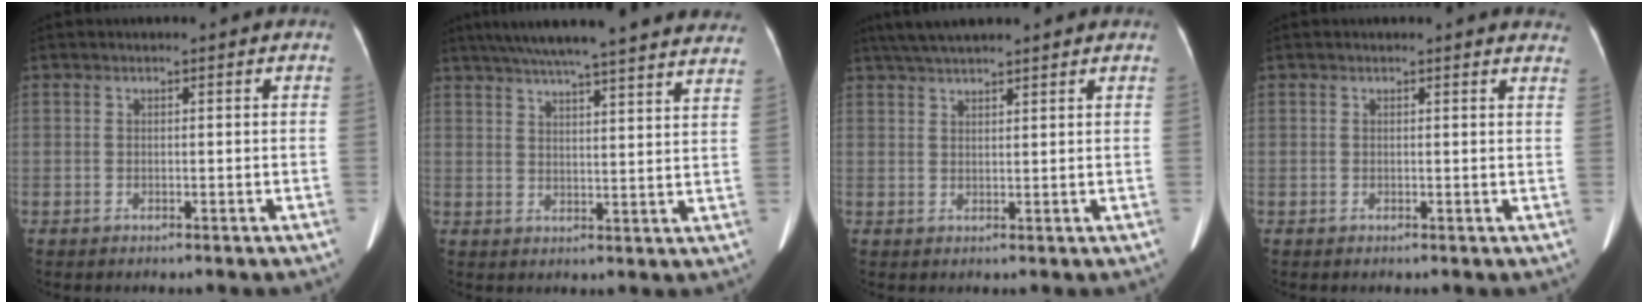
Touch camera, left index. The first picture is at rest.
{"total": 28.5, "force": [25.4, 2.1, 12.9], "torque": [-0.206, -0.012, 0.315]}
{"total": 7.1, "force": [6.0, 0.8, 3.6], "torque": [-0.058, 0.039, 0.100]}
{"total": 5.1, "force": [5.0, 0.8, 0.9], "torque": [0.008, -0.015, 0.023]}